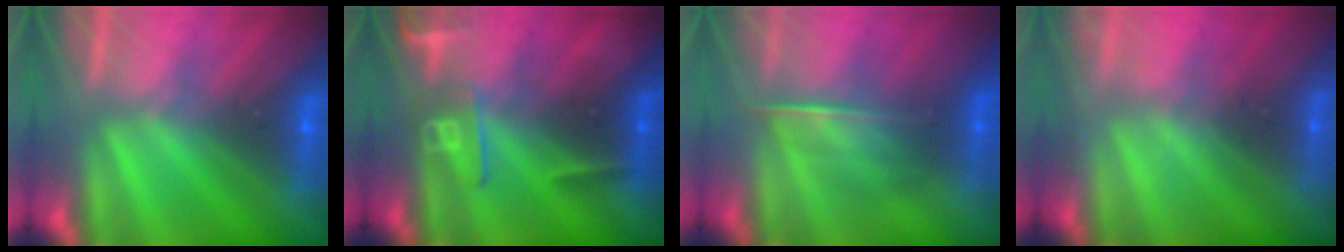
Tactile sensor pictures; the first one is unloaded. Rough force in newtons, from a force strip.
{"total": 2.7}
{"total": 2.1}
{"total": 2.3}